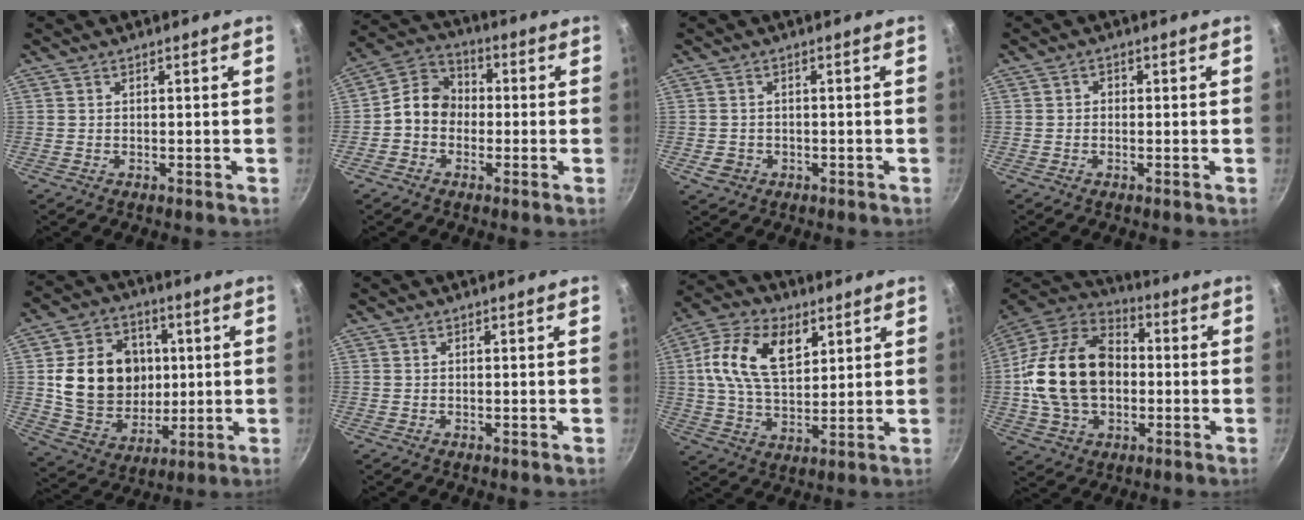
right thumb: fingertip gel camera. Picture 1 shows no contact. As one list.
[{"total": 8.5, "force": [-1.1, 7.2, 4.5], "torque": [-0.045, 0.028, -0.042]}, {"total": 2.9, "force": [-0.9, 2.5, 1.1], "torque": [-0.015, 0.009, -0.007]}, {"total": 1.1, "force": [-0.2, 1.0, 0.5], "torque": [-0.006, 0.005, -0.005]}, {"total": 18.4, "force": [2.2, 15.2, 10.2], "torque": [-0.142, 0.006, 0.048]}, {"total": 0.0}, {"total": 14.7, "force": [4.8, 8.8, 10.7], "torque": [-0.180, -0.005, 0.080]}, {"total": 21.5, "force": [-0.7, 15.2, 15.1], "torque": [-0.253, 0.035, -0.017]}]